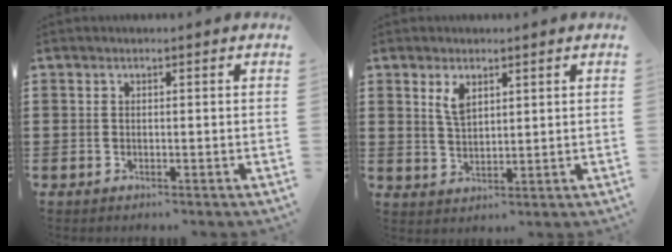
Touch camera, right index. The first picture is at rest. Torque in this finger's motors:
{"motor_torque": [0.42, 0.38, 0.11, 0.07]}